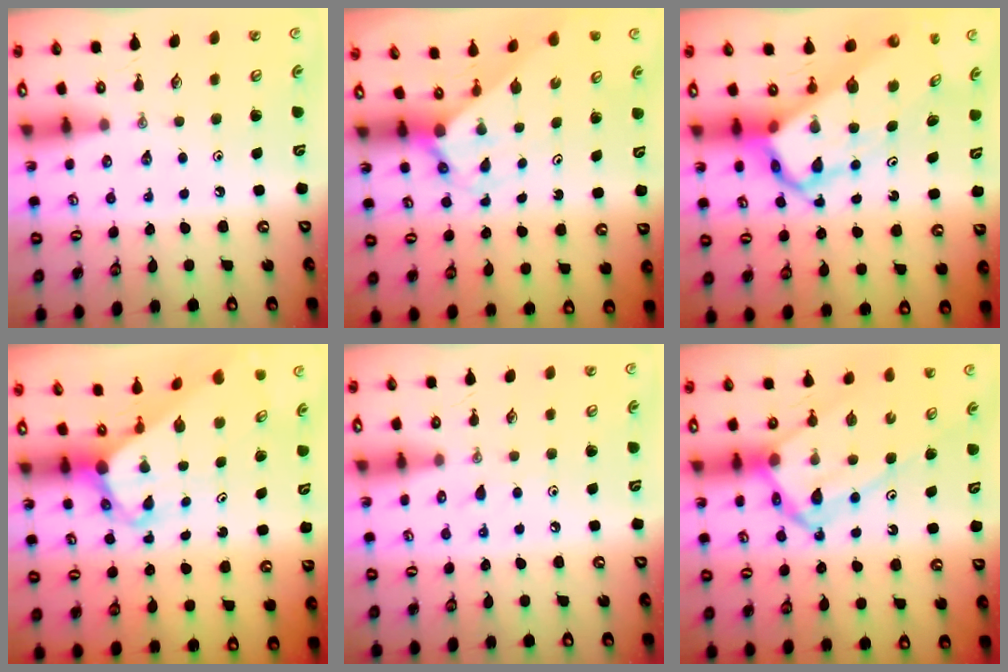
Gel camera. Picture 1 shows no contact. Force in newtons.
{"total": 2.0, "press": 2.0, "slide": 0.2}
{"total": 9.7, "press": 9.7, "slide": 0.9}
{"total": 4.7, "press": 4.7, "slide": 0.3}
{"total": 4.9, "press": 4.9, "slide": 0.5}
{"total": 13.2, "press": 13.1, "slide": 1.5}